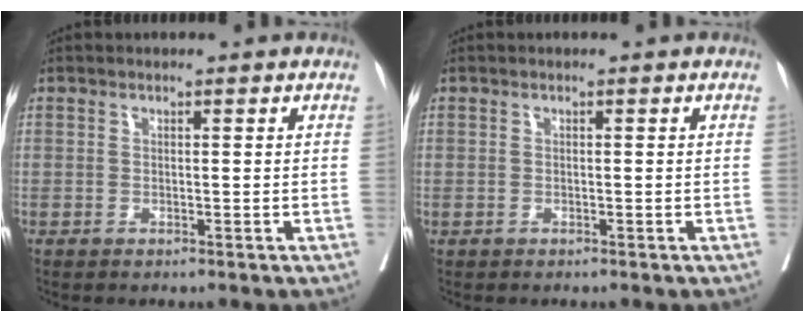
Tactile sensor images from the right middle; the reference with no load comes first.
{"total": 0.0}